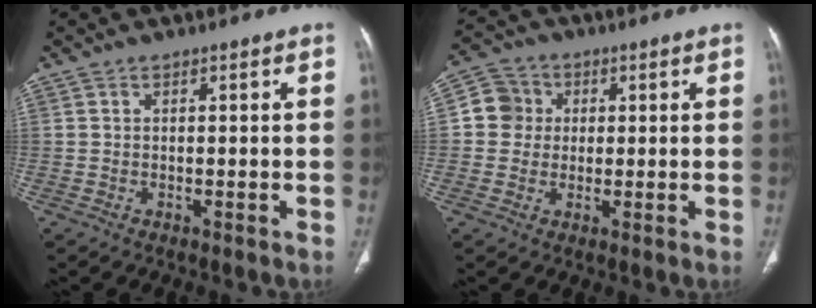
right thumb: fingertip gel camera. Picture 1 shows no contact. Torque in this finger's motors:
{"motor_torque": [0.70, 1.19, 0.24, -0.51, 0.03]}